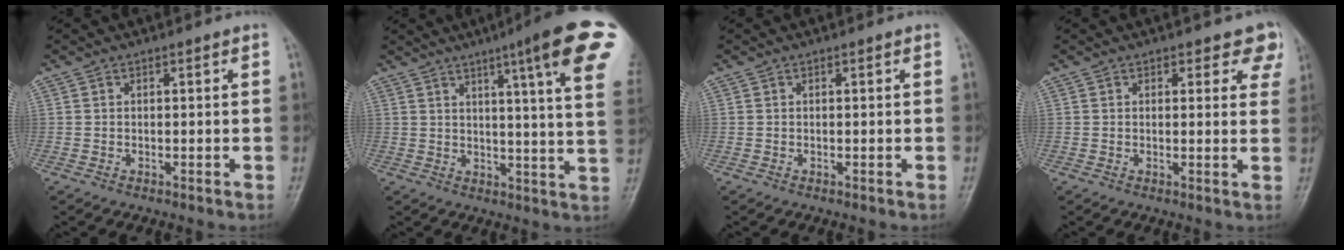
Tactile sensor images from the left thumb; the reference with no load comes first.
{"total": 17.8, "force": [9.2, 1.2, 15.2], "torque": [-0.186, -0.032, 0.105]}
{"total": 0.0}
{"total": 5.1, "force": [3.8, 2.8, 1.9], "torque": [0.018, -0.017, 0.030]}